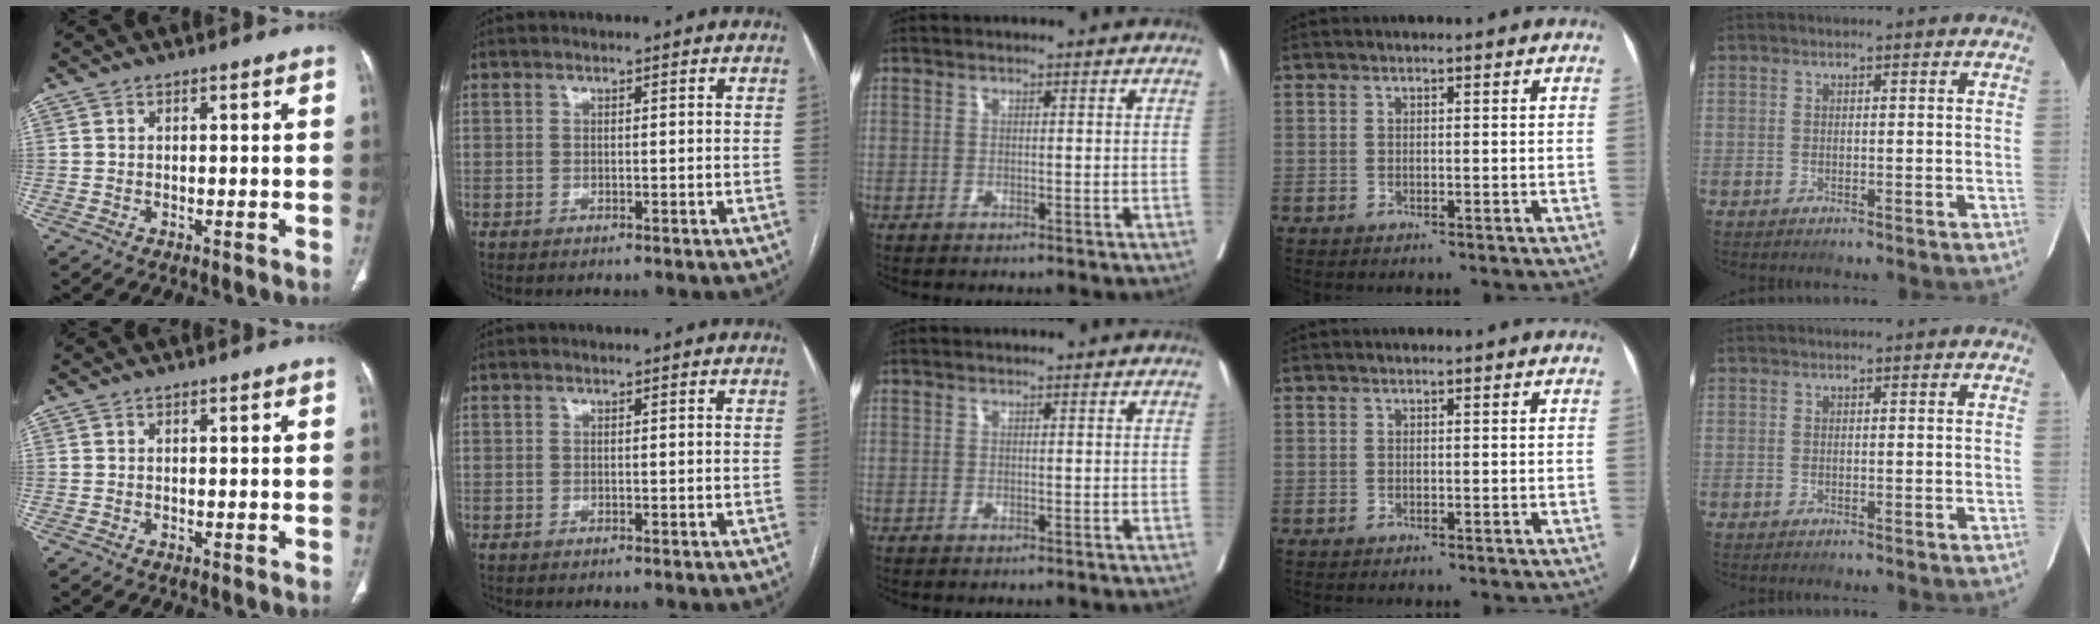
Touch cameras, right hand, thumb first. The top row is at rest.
{}